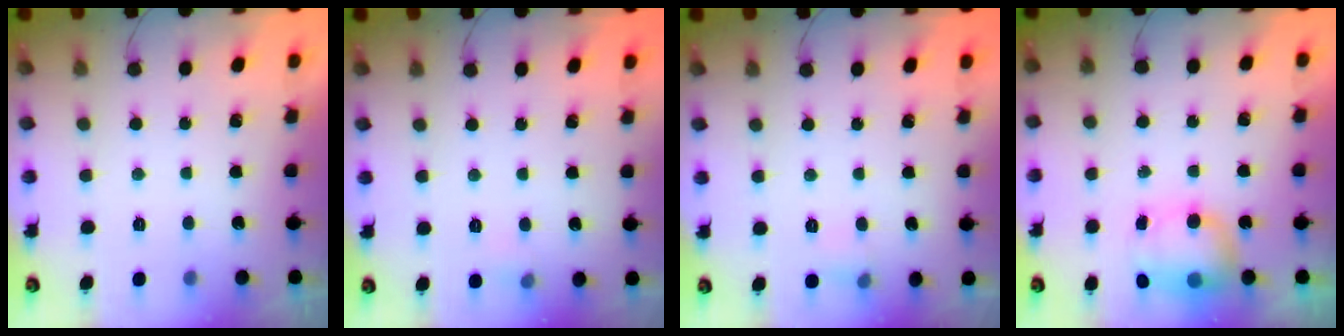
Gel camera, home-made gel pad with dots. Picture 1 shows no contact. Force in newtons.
{"total": 3.3, "press": 3.2, "slide": 1.0}
{"total": 4.6, "press": 4.4, "slide": 1.2}
{"total": 7.8, "press": 7.5, "slide": 2.0}